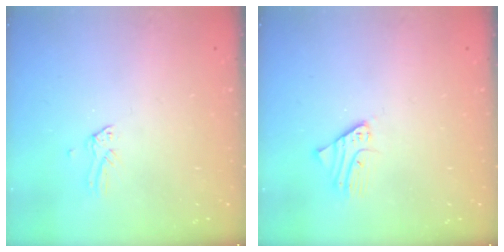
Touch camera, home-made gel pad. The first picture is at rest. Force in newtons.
{"total": 2.5, "press": 2.5, "slide": 0.2}